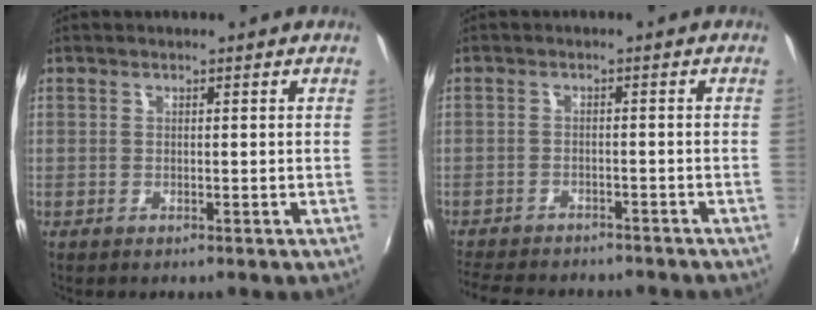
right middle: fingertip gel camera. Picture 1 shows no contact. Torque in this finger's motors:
{"motor_torque": [1.05, -1.09, 0.44, 0.10]}